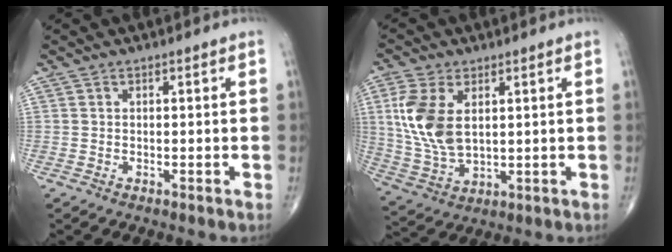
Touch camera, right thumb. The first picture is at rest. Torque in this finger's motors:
{"motor_torque": [-0.12, 0.55, 1.21, 0.48, 0.17]}